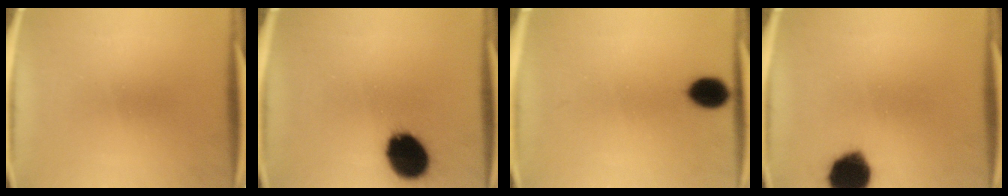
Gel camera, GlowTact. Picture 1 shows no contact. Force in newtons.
{"total": 15.5}
{"total": 6.3}
{"total": 13.1}